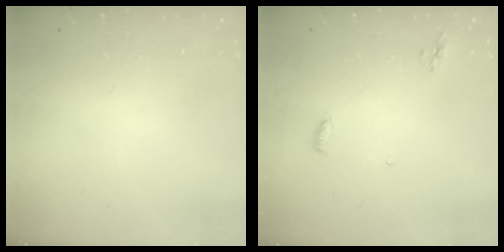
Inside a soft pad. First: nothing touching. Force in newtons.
{"total": 4.6, "press": 4.4, "slide": 1.1}